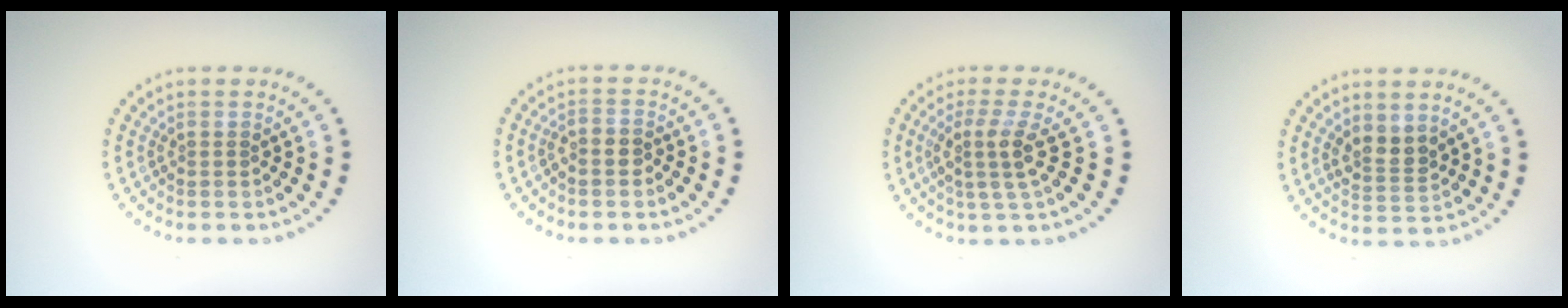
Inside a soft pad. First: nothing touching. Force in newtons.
{"total": 1.2, "press": 0.9, "slide": 0.7}
{"total": 3.0, "press": 2.3, "slide": 1.9}
{"total": 2.5, "press": 2.3, "slide": 1.1}